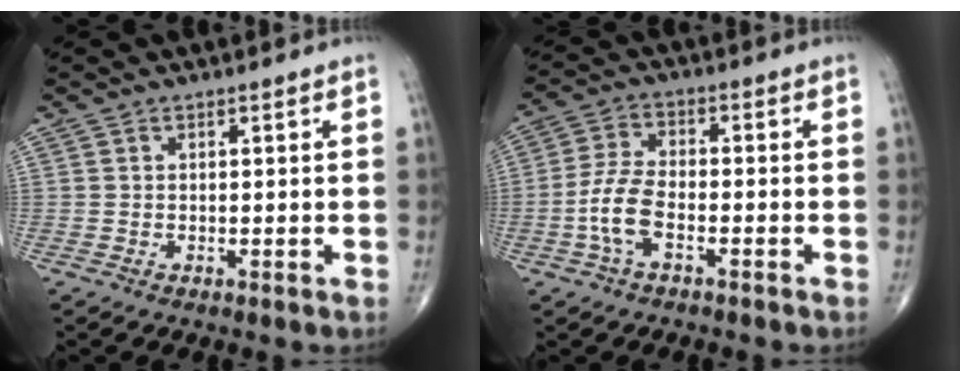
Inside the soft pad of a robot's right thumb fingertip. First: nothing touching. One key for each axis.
{"total": 7.1, "fx": -2.5, "fy": 3.3, "fz": 5.8, "tx": -0.130, "ty": 0.023, "tz": -0.053}